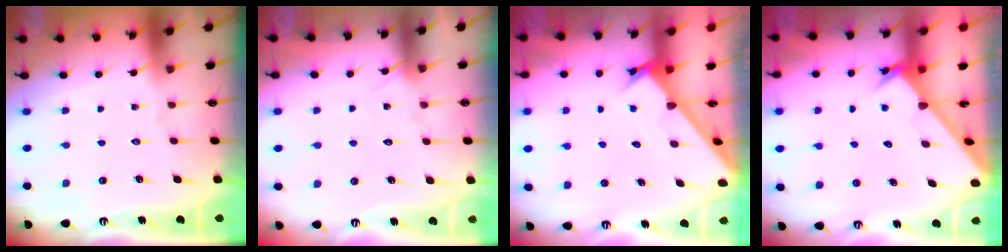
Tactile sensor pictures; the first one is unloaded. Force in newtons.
{"total": 5.7, "press": 5.7, "slide": 0.5}
{"total": 2.8, "press": 2.8, "slide": 0.3}
{"total": 2.5, "press": 2.5, "slide": 0.2}